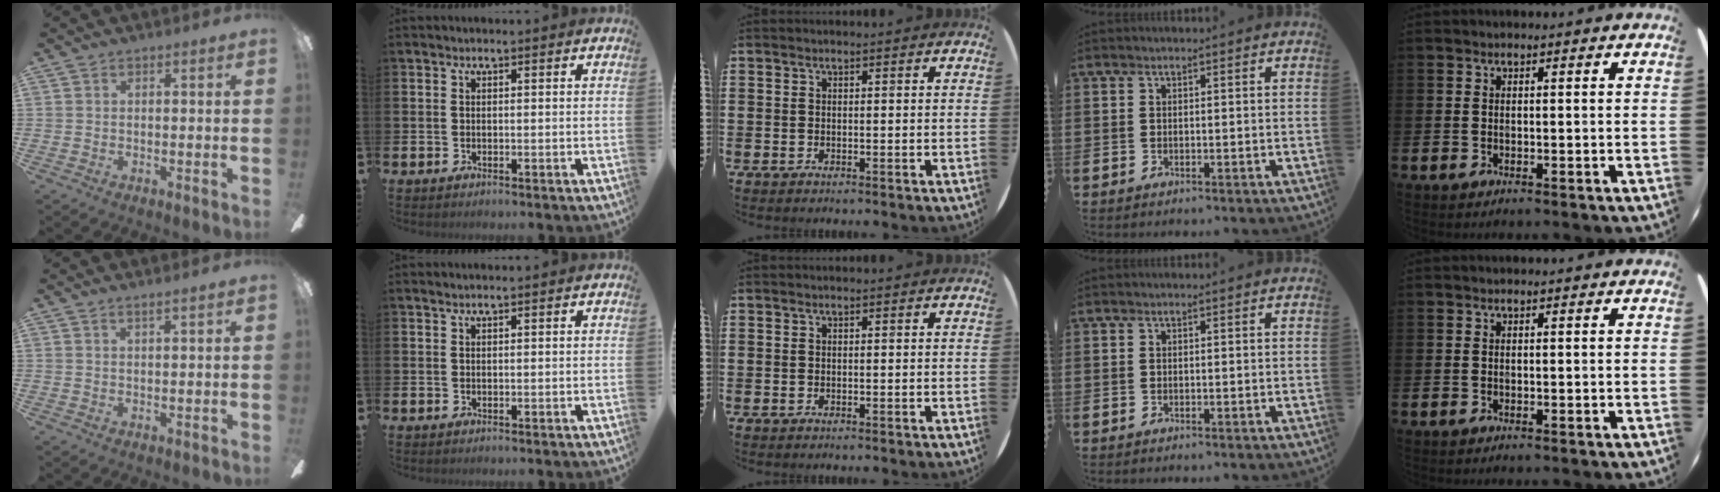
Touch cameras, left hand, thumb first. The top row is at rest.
{"thumb": {"total": 1.3, "force": [1.2, -0.2, 0.5], "torque": [-0.011, -0.002, 0.022]}, "index": {"total": 0.7, "force": [0.7, -0.1, 0.2], "torque": [-0.004, 0.000, 0.012]}}